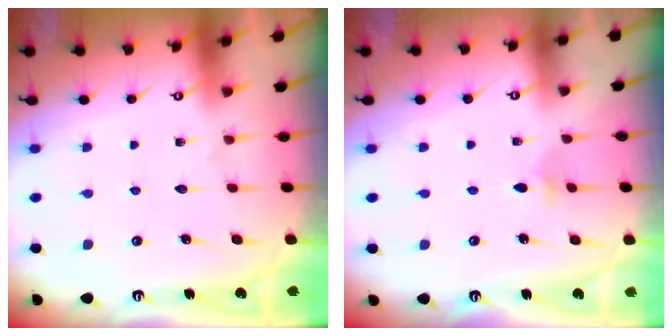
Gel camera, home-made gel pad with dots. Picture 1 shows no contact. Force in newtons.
{"total": 2.9, "press": 2.8, "slide": 0.8}